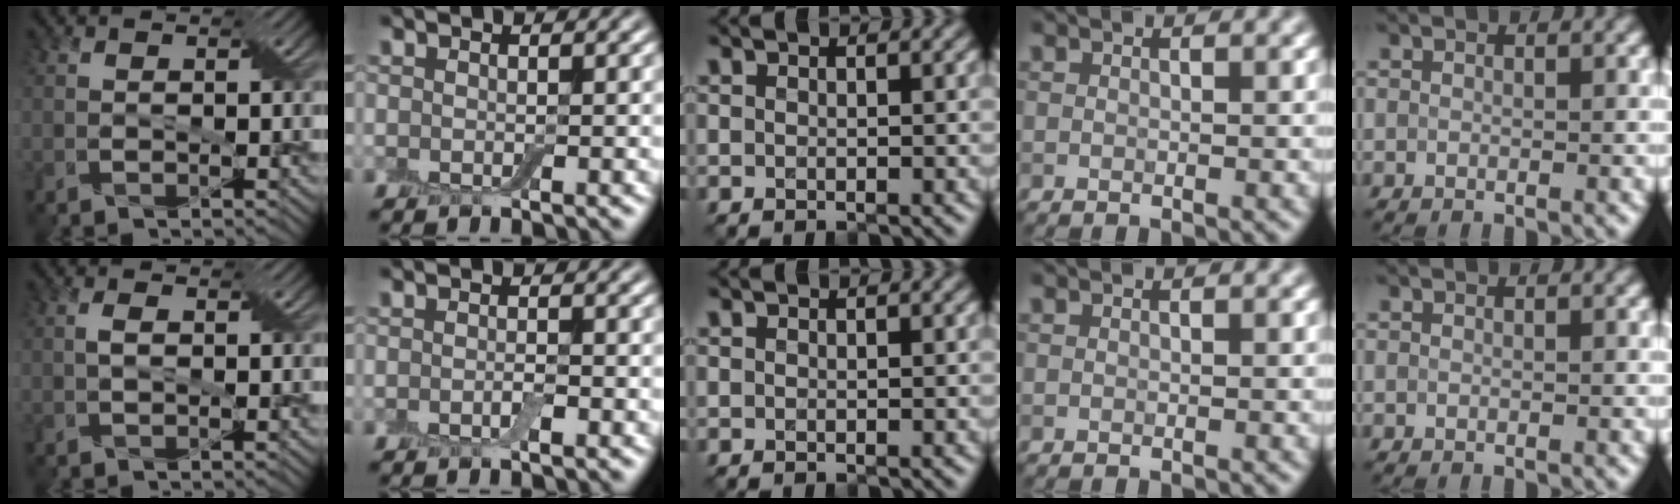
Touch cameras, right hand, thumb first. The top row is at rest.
{"thumb": {"total": 1.2, "force": [0.0, 0.6, 1.0], "torque": [-0.022, 0.005, 0.000]}, "index": {"total": 0.9, "force": [-0.4, 0.2, 0.8], "torque": [-0.017, -0.001, -0.008]}}